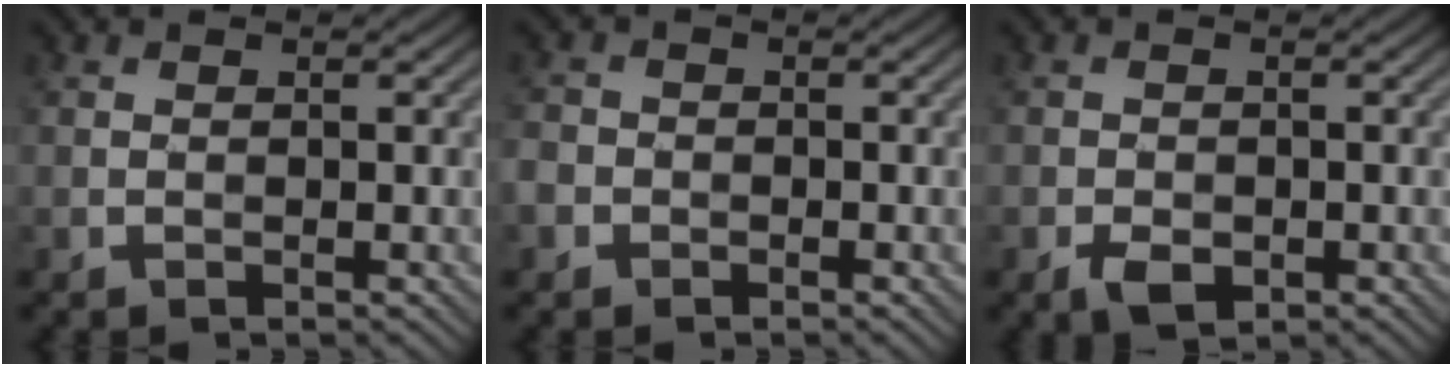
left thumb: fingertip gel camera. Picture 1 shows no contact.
{"total": 2.1, "force": [-1.1, 1.7, 0.3], "torque": [-0.011, -0.005, -0.027]}
{"total": 2.4, "force": [-1.3, 1.5, 1.4], "torque": [-0.029, -0.007, -0.022]}